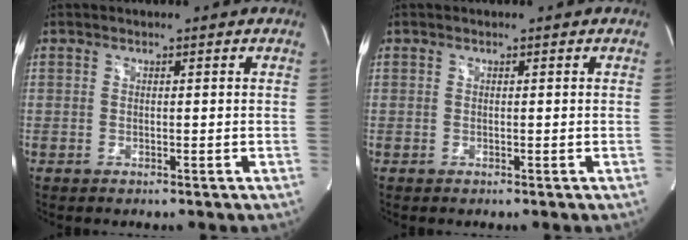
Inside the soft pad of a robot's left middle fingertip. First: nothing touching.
{"total": 0.0}